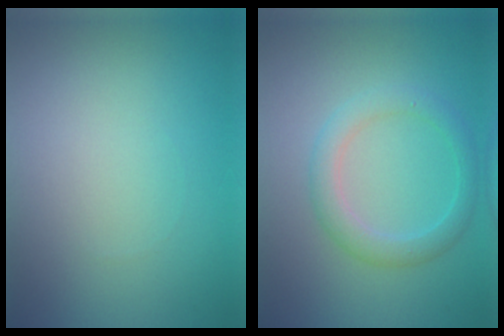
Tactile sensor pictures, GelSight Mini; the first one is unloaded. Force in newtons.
{"total": 2.8, "press": 2.8, "slide": 0.0}